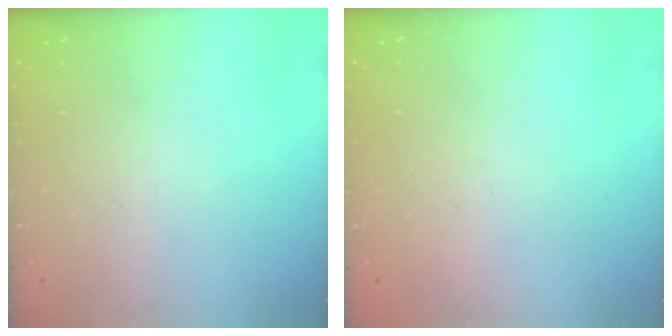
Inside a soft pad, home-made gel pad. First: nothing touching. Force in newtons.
{"total": 2.2, "press": 2.2, "slide": 0.1}